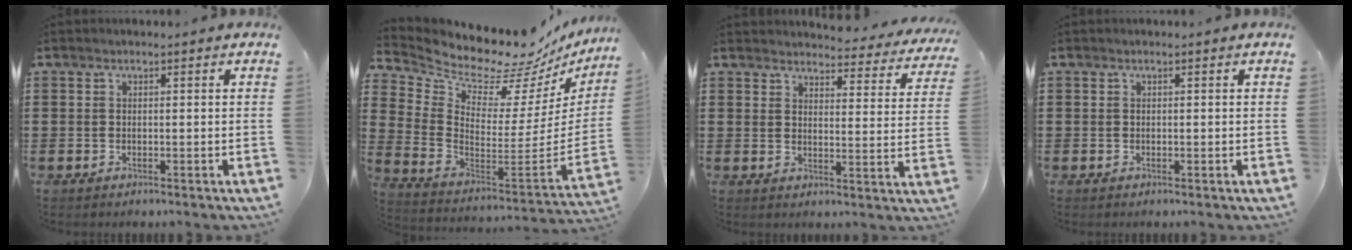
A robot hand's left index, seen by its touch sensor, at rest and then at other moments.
{"total": 8.0, "force": [7.7, 1.6, 1.2], "torque": [-0.061, -0.090, 0.124]}
{"total": 3.5, "force": [3.5, 0.3, 0.5], "torque": [-0.022, -0.027, 0.056]}
{"total": 0.0}